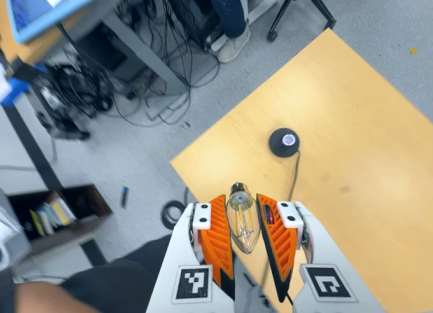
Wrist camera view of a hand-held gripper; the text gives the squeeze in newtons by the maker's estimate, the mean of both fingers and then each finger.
{"total": 11.9, "left": 11.5, "right": 12.3}